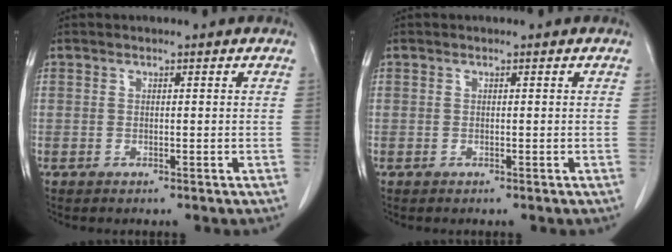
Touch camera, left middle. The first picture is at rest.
{"total": 0.0}